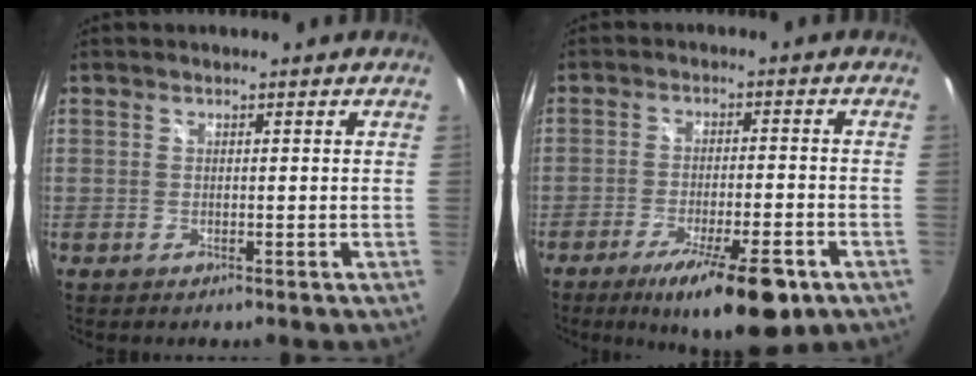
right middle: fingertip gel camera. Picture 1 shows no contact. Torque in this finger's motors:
{"motor_torque": [1.11, -1.03, 0.64, 0.10]}